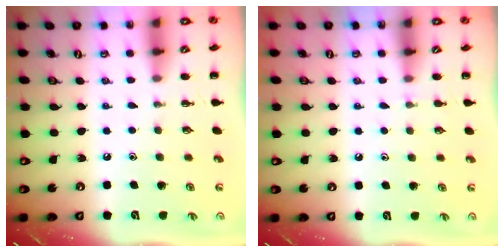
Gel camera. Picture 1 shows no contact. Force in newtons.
{"total": 3.2, "press": 3.0, "slide": 1.2}